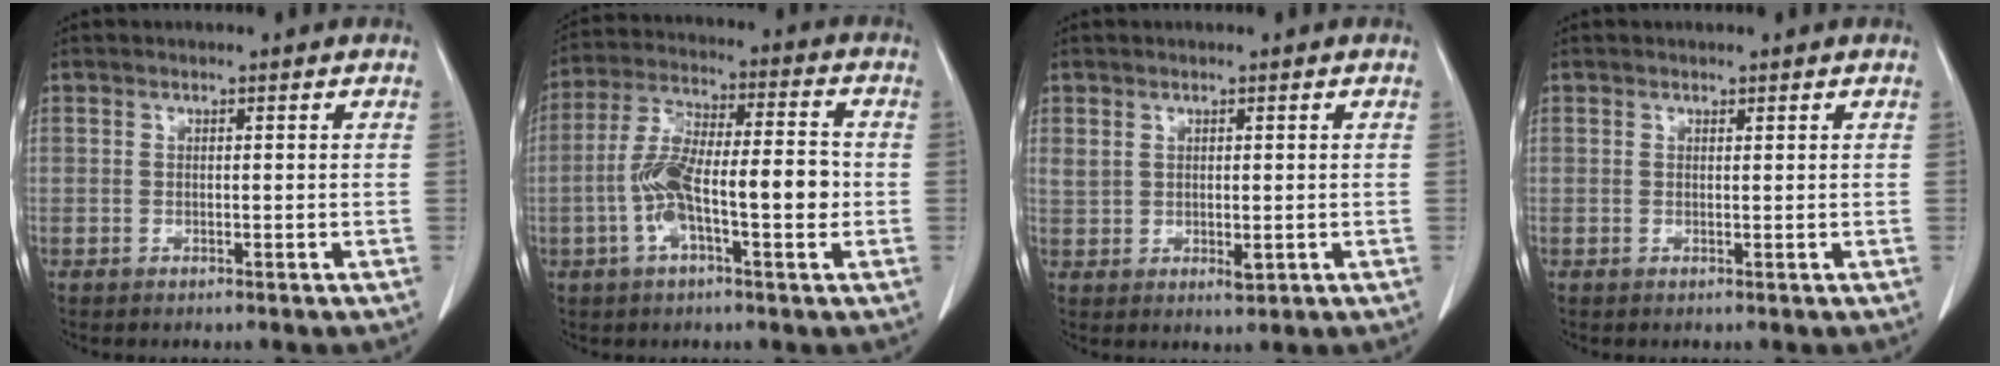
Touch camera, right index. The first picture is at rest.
{"total": 12.3, "force": [-2.4, 3.2, 11.6], "torque": [-0.220, 0.027, -0.043]}
{"total": 2.9, "force": [0.5, 1.6, 2.4], "torque": [-0.045, -0.003, 0.019]}
{"total": 0.0}